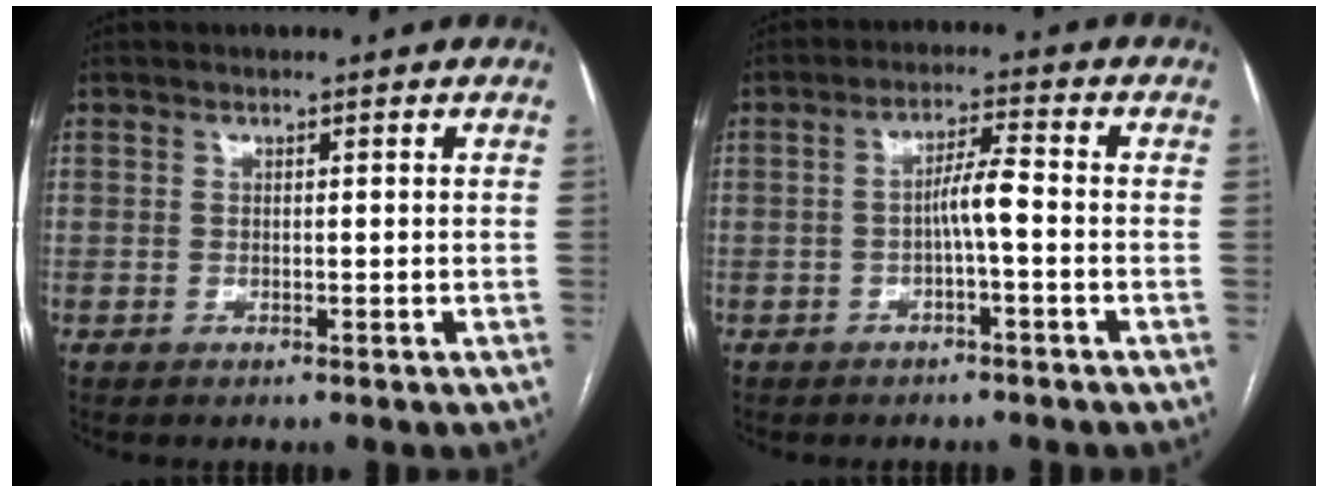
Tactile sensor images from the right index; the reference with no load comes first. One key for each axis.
{"total": 4.2, "fx": -1.1, "fy": 0.3, "fz": 4.0, "tx": -0.070, "ty": 0.011, "tz": -0.018}